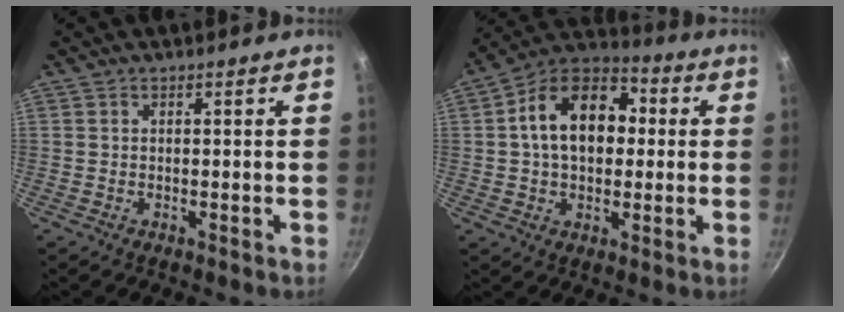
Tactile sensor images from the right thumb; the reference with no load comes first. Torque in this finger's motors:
{"motor_torque": [0.77, 3.31, 1.13, 0.21, 0.26]}